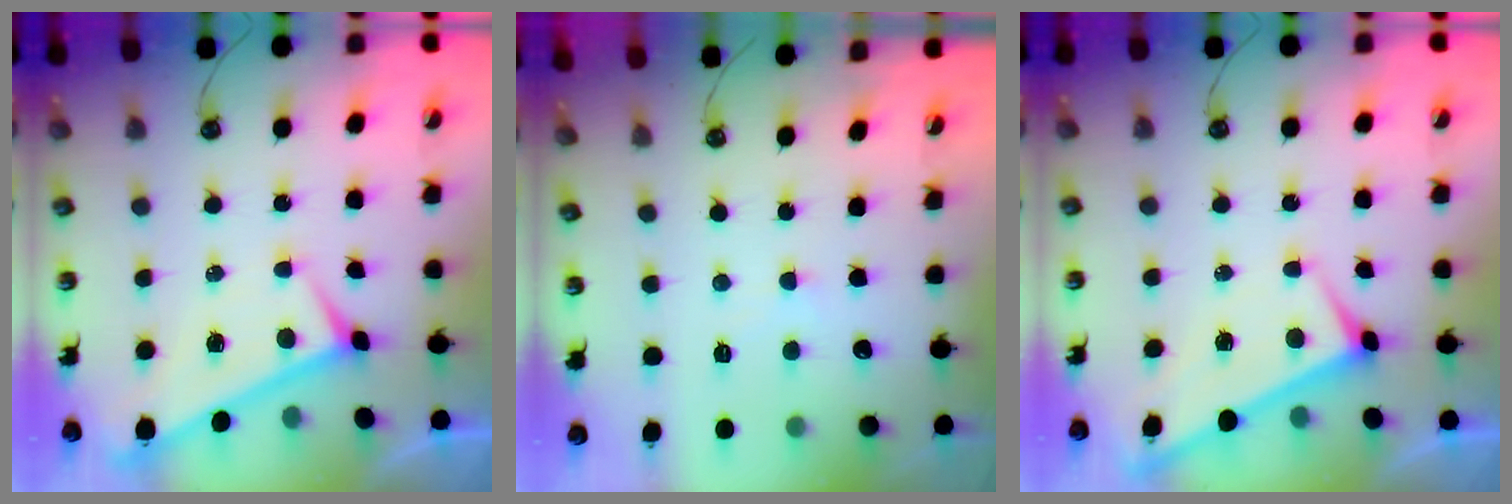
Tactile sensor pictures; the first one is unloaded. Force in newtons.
{"total": 0.9, "press": 0.9, "slide": 0.1}
{"total": 1.9, "press": 1.9, "slide": 0.2}